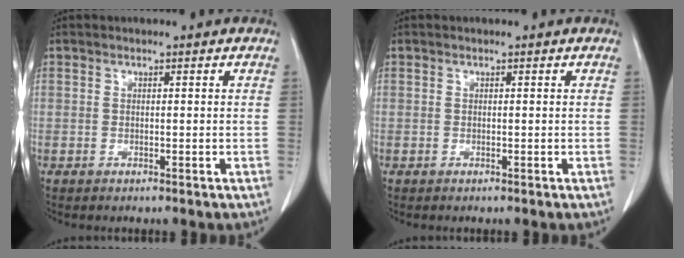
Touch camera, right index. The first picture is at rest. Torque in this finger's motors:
{"motor_torque": [0.00, 0.00, 0.00, 0.00]}